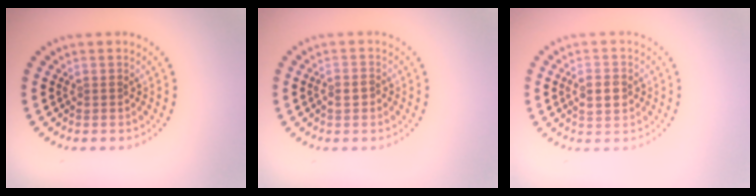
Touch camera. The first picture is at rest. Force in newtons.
{"total": 1.6, "press": 1.4, "slide": 0.6}
{"total": 2.6, "press": 2.6, "slide": 0.1}